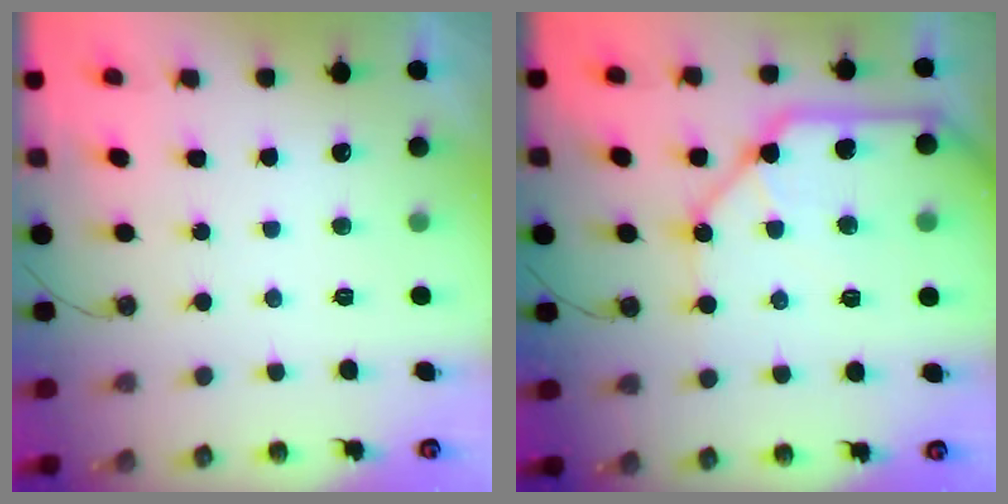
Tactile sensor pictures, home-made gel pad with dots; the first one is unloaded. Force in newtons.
{"total": 15.0, "press": 14.9, "slide": 2.0}